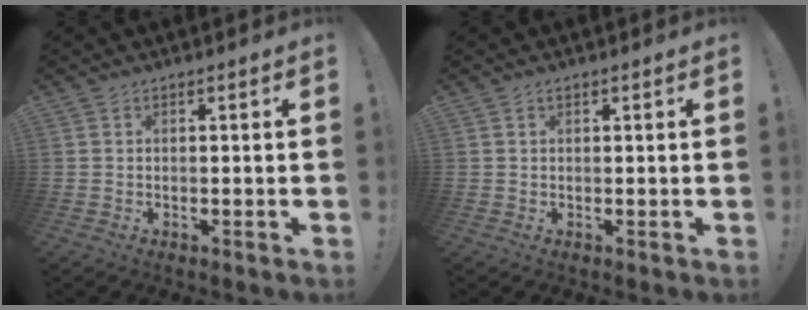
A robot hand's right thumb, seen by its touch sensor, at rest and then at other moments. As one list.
[{"total": 0.7, "force": [0.4, 0.4, 0.4], "torque": [-0.003, -0.002, 0.007]}]